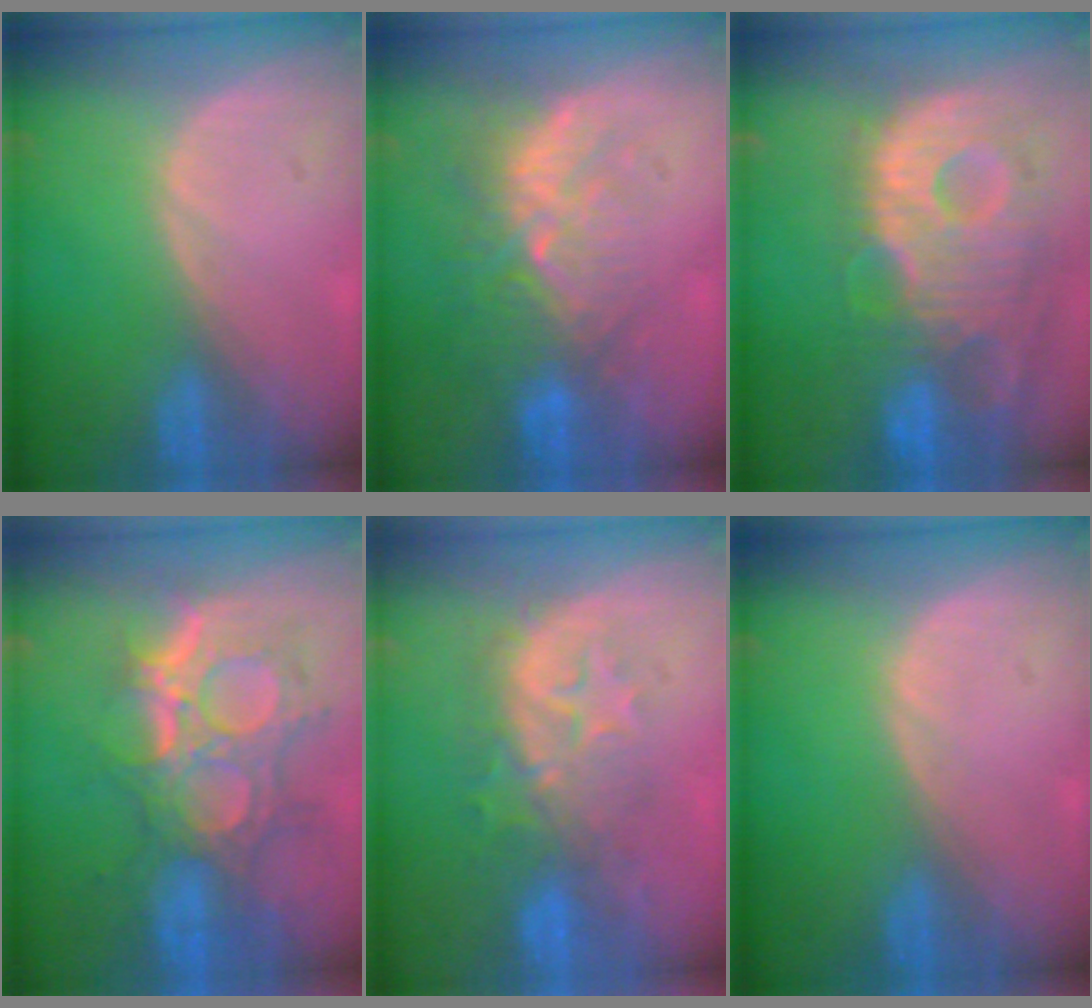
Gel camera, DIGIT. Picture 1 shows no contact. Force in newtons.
{"total": 9.1, "press": 8.4, "slide": 3.5}
{"total": 13.6, "press": 11.8, "slide": 6.8}
{"total": 12.0, "press": 10.7, "slide": 5.3}
{"total": 8.3, "press": 8.2, "slide": 1.1}
{"total": 0.0}